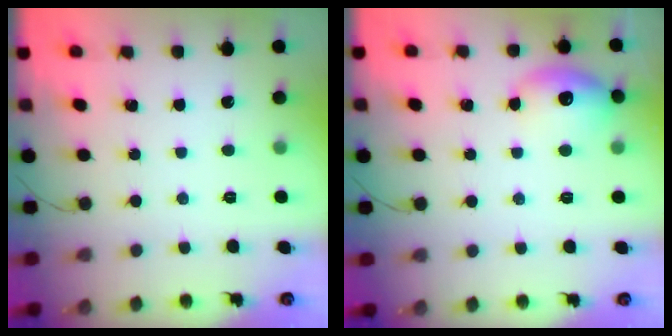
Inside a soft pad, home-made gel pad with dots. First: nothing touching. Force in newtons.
{"total": 10.3, "press": 10.1, "slide": 1.7}